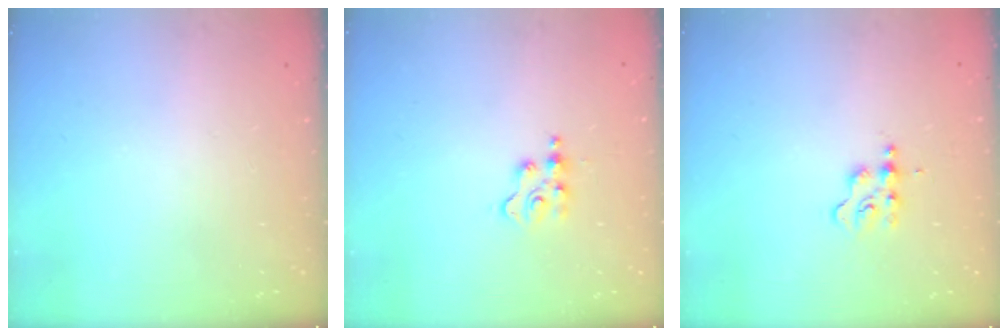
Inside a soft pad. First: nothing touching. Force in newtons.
{"total": 3.7, "press": 3.7, "slide": 0.5}
{"total": 2.7, "press": 2.7, "slide": 0.3}